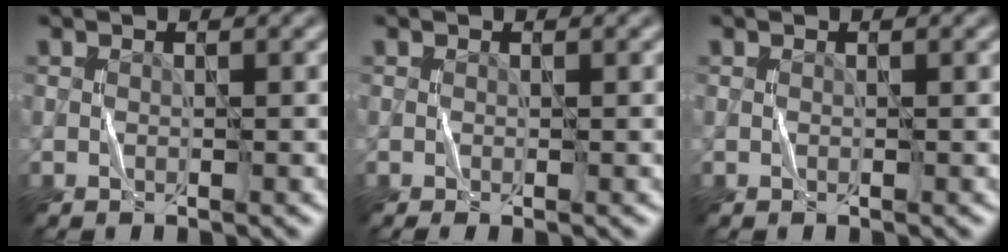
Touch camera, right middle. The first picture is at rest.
{"total": 0.5, "force": [-0.2, 0.1, 0.5], "torque": [-0.008, -0.003, -0.003]}
{"total": 0.0}